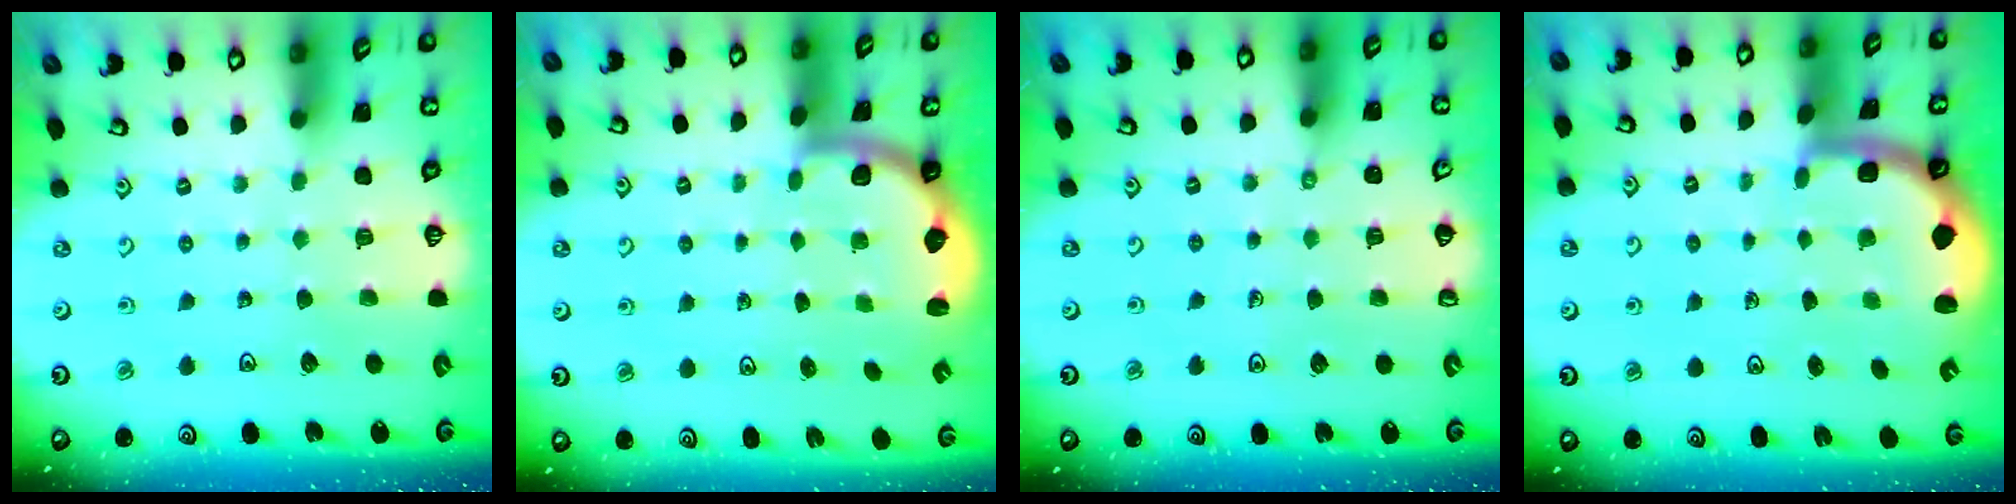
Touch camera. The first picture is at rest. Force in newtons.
{"total": 2.1, "press": 2.0, "slide": 0.8}
{"total": 3.8, "press": 3.6, "slide": 1.2}
{"total": 1.7, "press": 1.7, "slide": 0.3}